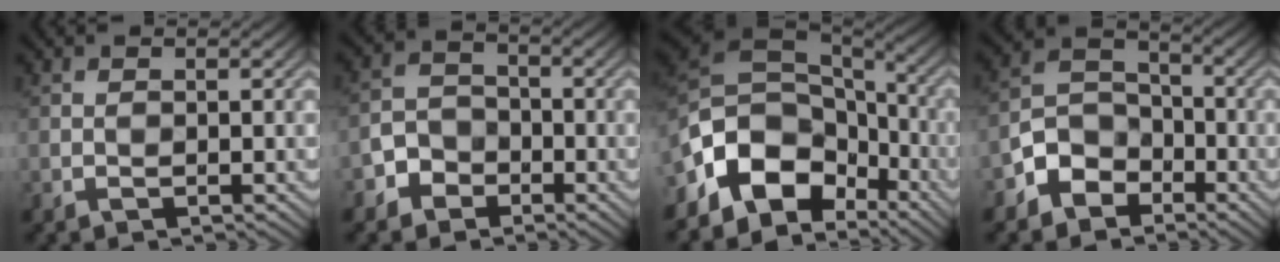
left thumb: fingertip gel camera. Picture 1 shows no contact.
{"total": 3.9, "force": [-2.5, 2.8, 1.0], "torque": [-0.030, -0.001, -0.059]}
{"total": 13.0, "force": [-4.6, 9.1, 8.0], "torque": [-0.196, -0.023, -0.075]}
{"total": 6.6, "force": [-4.0, 4.6, 2.5], "torque": [-0.059, -0.005, -0.094]}